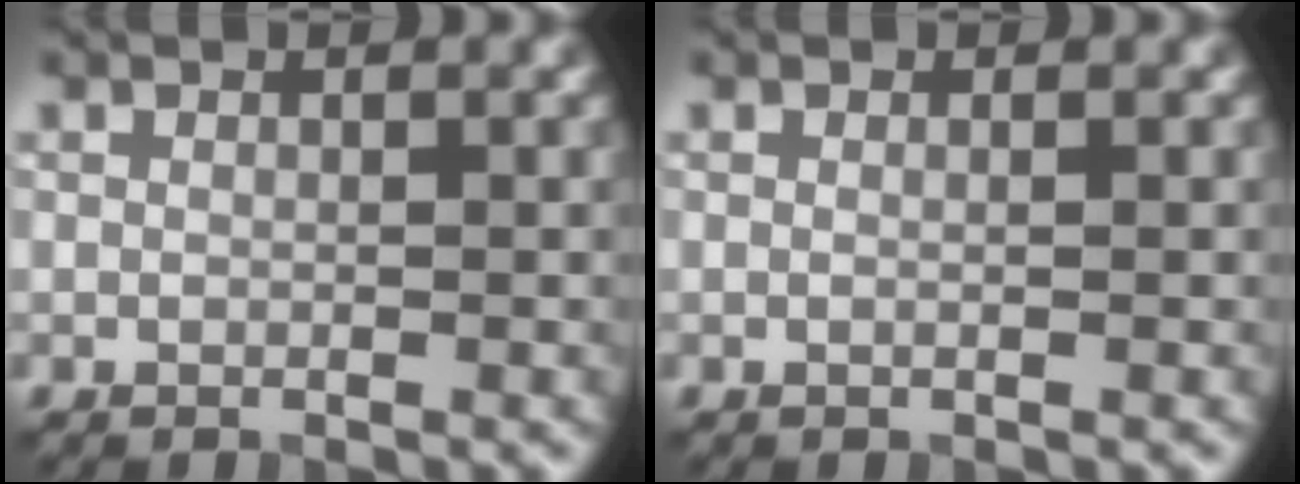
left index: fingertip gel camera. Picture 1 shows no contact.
{"total": 0.6, "force": [0.1, 0.2, 0.5], "torque": [-0.008, -0.003, -0.006]}